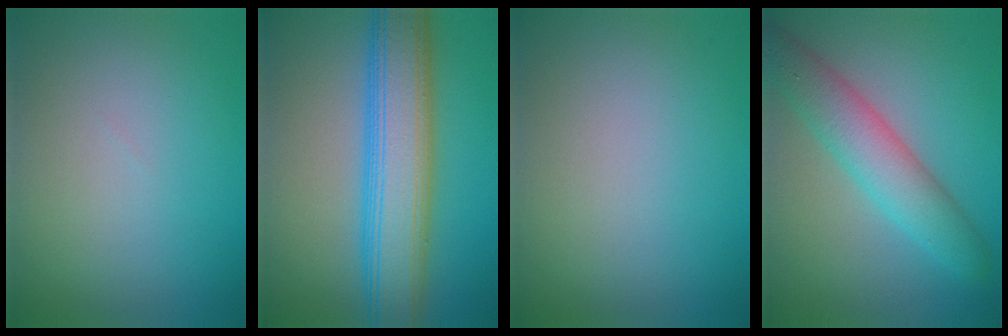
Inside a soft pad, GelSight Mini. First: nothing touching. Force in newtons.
{"total": 9.3, "press": 9.3, "slide": 0.5}
{"total": 0.0}
{"total": 5.3, "press": 5.3, "slide": 0.3}